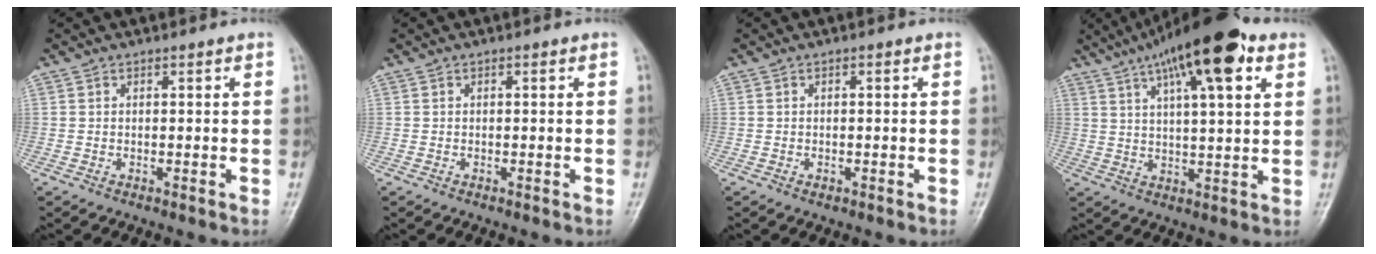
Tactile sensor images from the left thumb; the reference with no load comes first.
{"total": 0.0}
{"total": 1.0, "force": [-0.3, 0.6, 0.7], "torque": [-0.006, 0.003, -0.006]}
{"total": 17.2, "force": [9.1, 5.0, 13.8], "torque": [-0.208, -0.006, 0.143]}